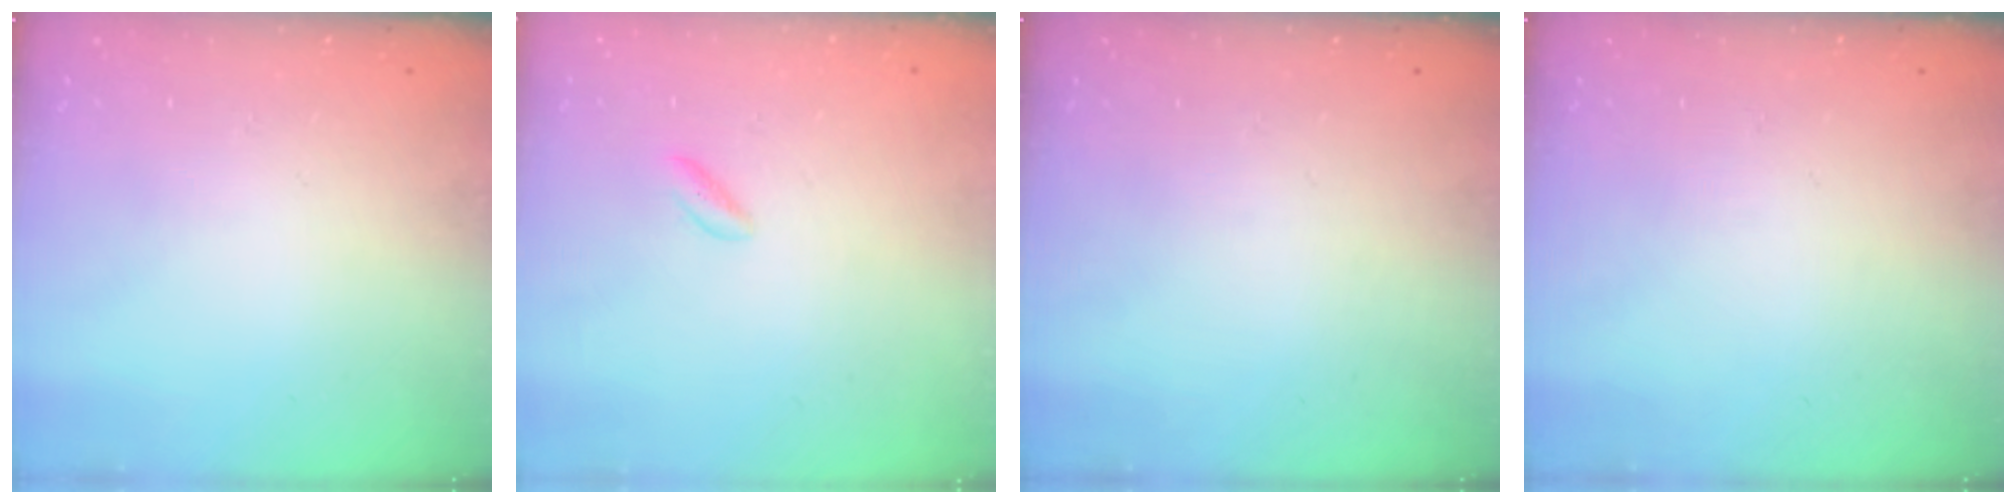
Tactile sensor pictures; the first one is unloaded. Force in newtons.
{"total": 0.7, "press": 0.5, "slide": 0.6}
{"total": 0.0}
{"total": 0.0}